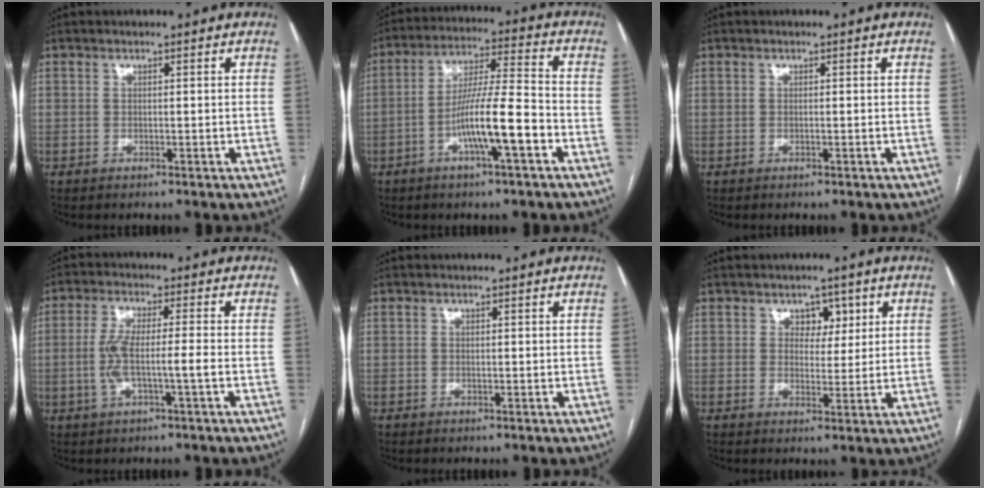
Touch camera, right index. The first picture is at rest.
{"total": 11.1, "force": [-4.3, 0.6, 10.2], "torque": [-0.185, 0.008, -0.075]}
{"total": 0.0}
{"total": 6.3, "force": [-1.3, 0.5, 6.2], "torque": [-0.129, 0.011, -0.024]}
{"total": 0.0}
{"total": 3.8, "force": [1.7, 2.8, 2.0], "torque": [-0.015, 0.005, 0.025]}